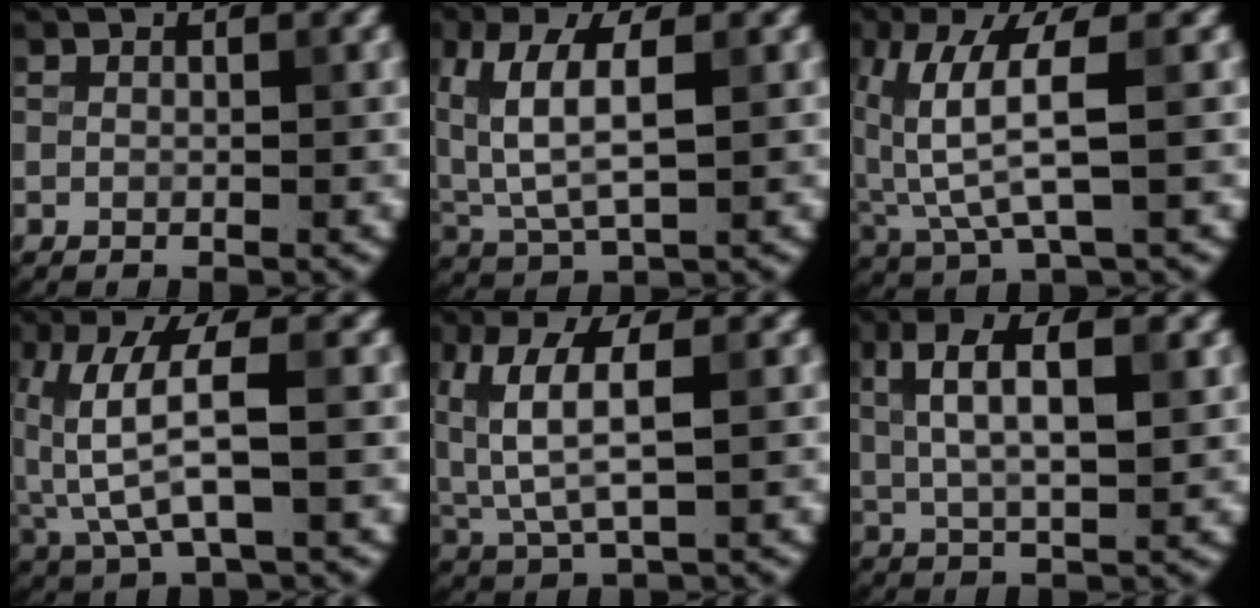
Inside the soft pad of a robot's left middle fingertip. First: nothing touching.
{"total": 6.2, "force": [1.7, 2.9, 5.3], "torque": [-0.119, 0.004, 0.033]}
{"total": 5.8, "force": [1.1, 1.4, 5.5], "torque": [-0.124, -0.001, 0.026]}
{"total": 5.9, "force": [0.5, 1.7, 5.6], "torque": [-0.126, 0.003, 0.011]}
{"total": 5.7, "force": [1.5, 2.3, 5.0], "torque": [-0.117, 0.001, 0.032]}
{"total": 6.5, "force": [2.0, 2.3, 5.8], "torque": [-0.106, 0.007, 0.034]}